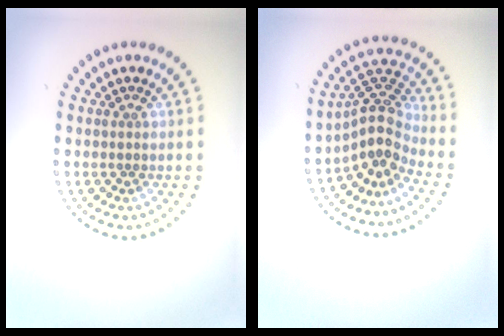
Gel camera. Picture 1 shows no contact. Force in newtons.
{"total": 4.2, "press": 3.1, "slide": 2.9}